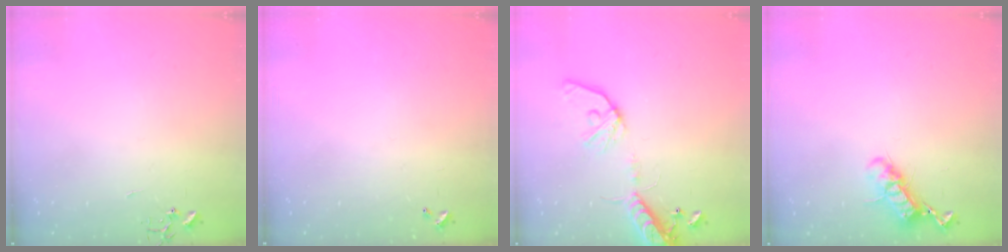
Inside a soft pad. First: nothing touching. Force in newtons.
{"total": 0.0}
{"total": 14.1, "press": 13.8, "slide": 3.0}
{"total": 11.9, "press": 11.9, "slide": 0.8}